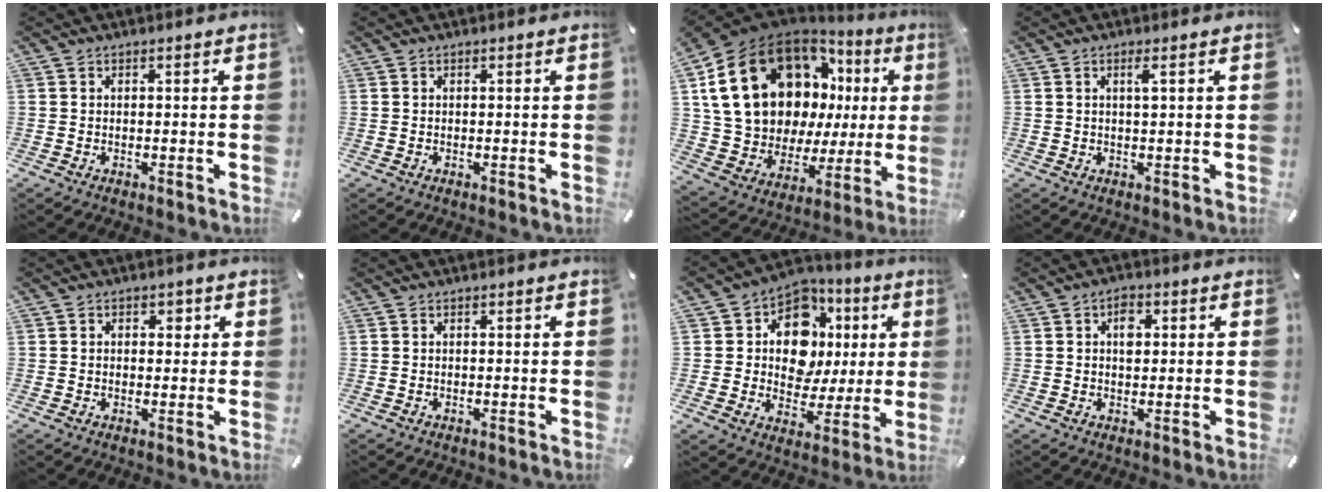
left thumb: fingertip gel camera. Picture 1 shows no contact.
{"total": 0.0}
{"total": 23.9, "force": [8.5, 16.5, 15.1], "torque": [-0.285, -0.047, 0.179]}
{"total": 2.1, "force": [0.6, 0.2, 2.0], "torque": [-0.040, 0.000, 0.009]}
{"total": 2.2, "force": [0.3, 2.0, 1.1], "torque": [-0.001, -0.003, -0.004]}
{"total": 0.0}
{"total": 14.1, "force": [3.4, 11.2, 7.9], "torque": [-0.125, -0.019, 0.068]}
{"total": 3.8, "force": [0.8, 2.7, 2.6], "torque": [-0.025, -0.003, 0.005]}